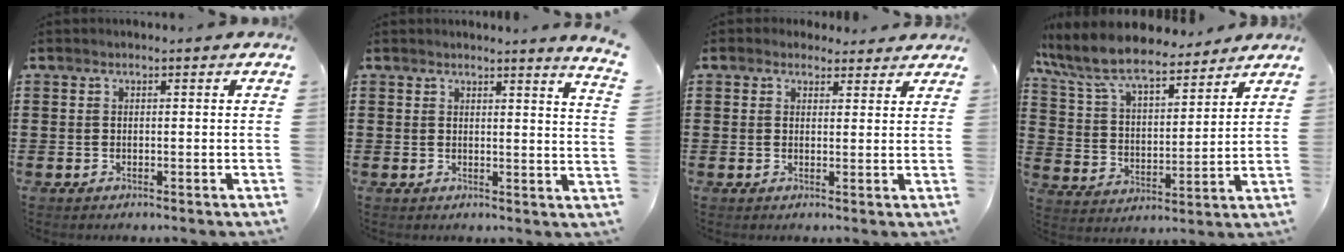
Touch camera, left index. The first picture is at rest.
{"total": 2.6, "force": [2.4, -0.9, 0.7], "torque": [-0.012, -0.020, 0.040]}
{"total": 2.1, "force": [1.8, 1.1, 0.1], "torque": [-0.002, 0.001, 0.031]}
{"total": 9.2, "force": [8.3, 1.7, 3.6], "torque": [-0.106, -0.040, 0.144]}